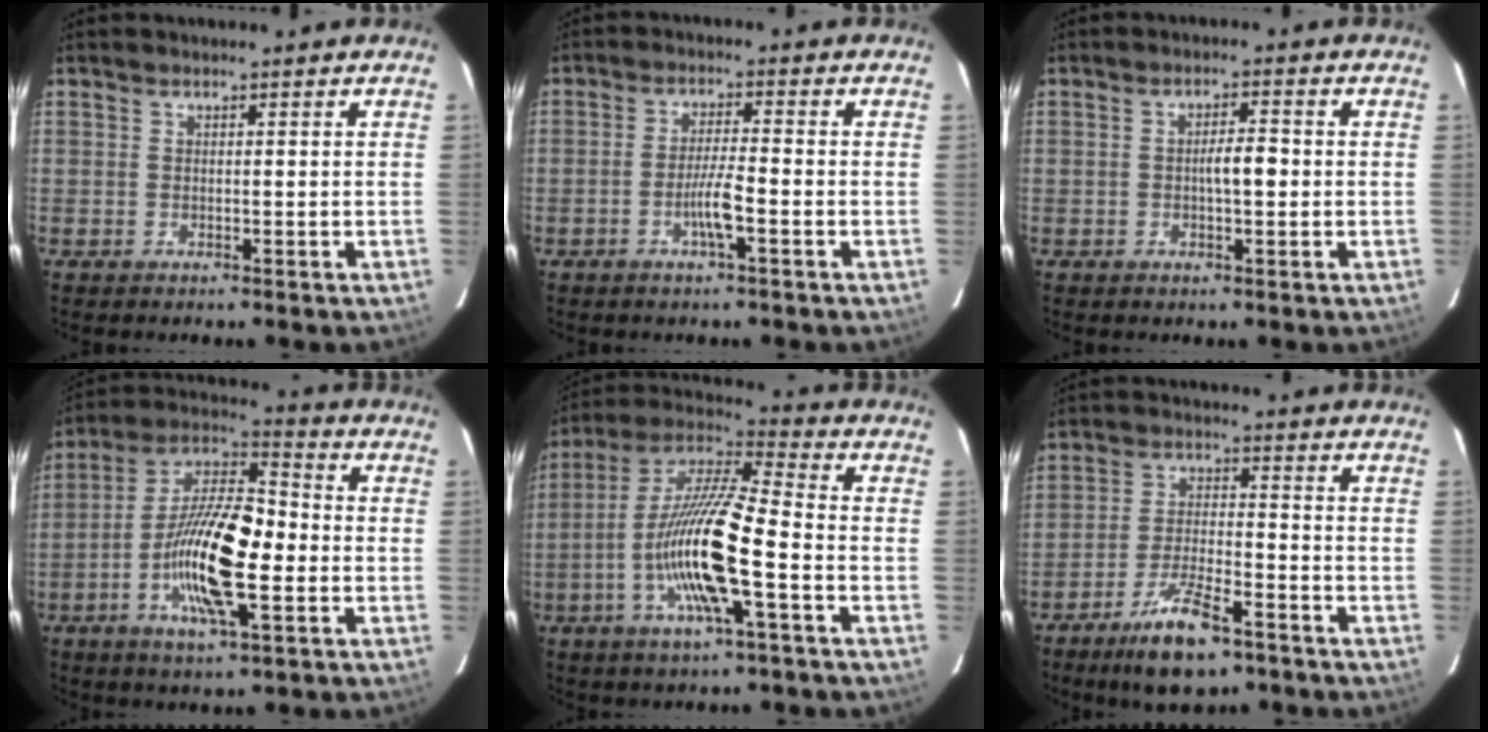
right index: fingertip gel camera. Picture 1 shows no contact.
{"total": 4.2, "force": [-1.7, 0.0, 3.8], "torque": [-0.073, 0.000, -0.033]}
{"total": 3.2, "force": [-0.3, 0.8, 3.1], "torque": [-0.050, 0.007, -0.004]}
{"total": 16.0, "force": [-3.5, 3.7, 15.2], "torque": [-0.292, 0.008, -0.065]}
{"total": 16.0, "force": [-4.3, 1.5, 15.3], "torque": [-0.305, 0.001, -0.081]}
{"total": 10.0, "force": [-6.6, 2.2, 7.1], "torque": [-0.136, -0.015, -0.115]}